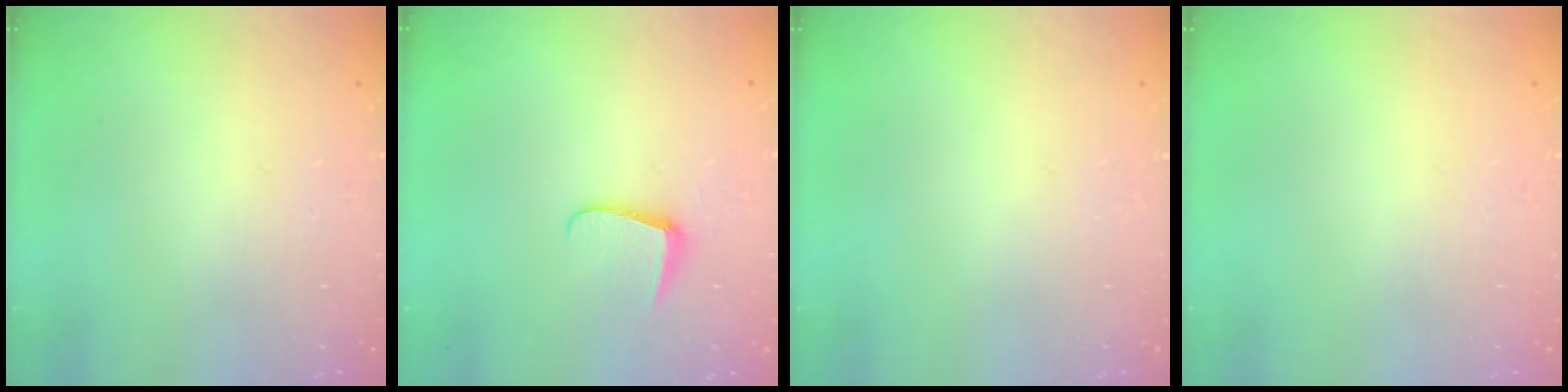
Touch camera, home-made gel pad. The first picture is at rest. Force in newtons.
{"total": 6.0, "press": 6.0, "slide": 0.8}
{"total": 0.0}
{"total": 0.0}